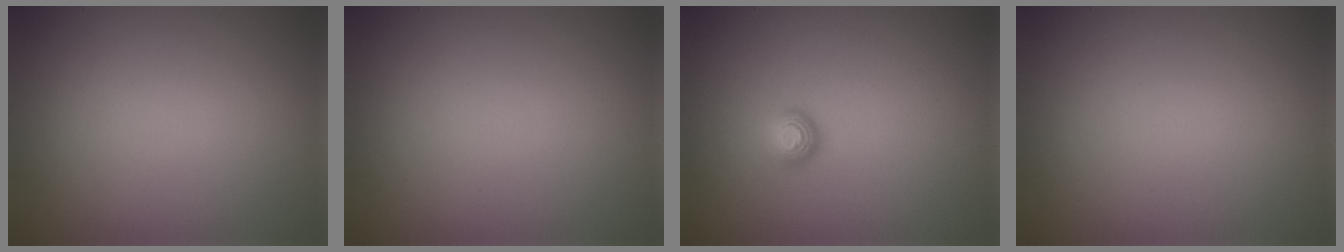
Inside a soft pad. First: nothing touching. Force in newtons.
{"total": 0.0}
{"total": 1.6, "press": 1.0, "slide": 1.3}
{"total": 0.0}